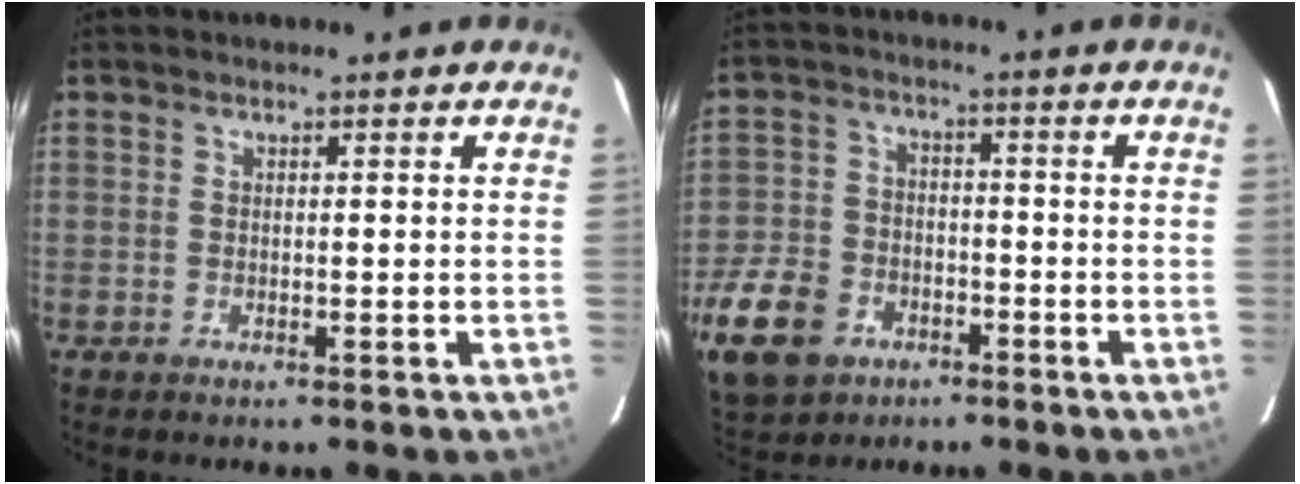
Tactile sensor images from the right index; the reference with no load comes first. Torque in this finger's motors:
{"motor_torque": [0.58, -0.62, -0.13, -0.21]}